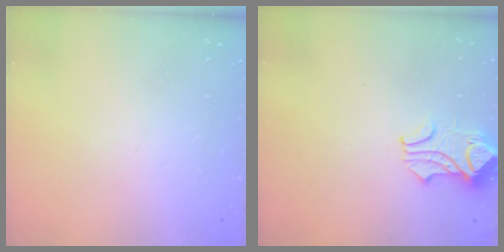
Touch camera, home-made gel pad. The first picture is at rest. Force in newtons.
{"total": 1.5, "press": 1.5, "slide": 0.5}